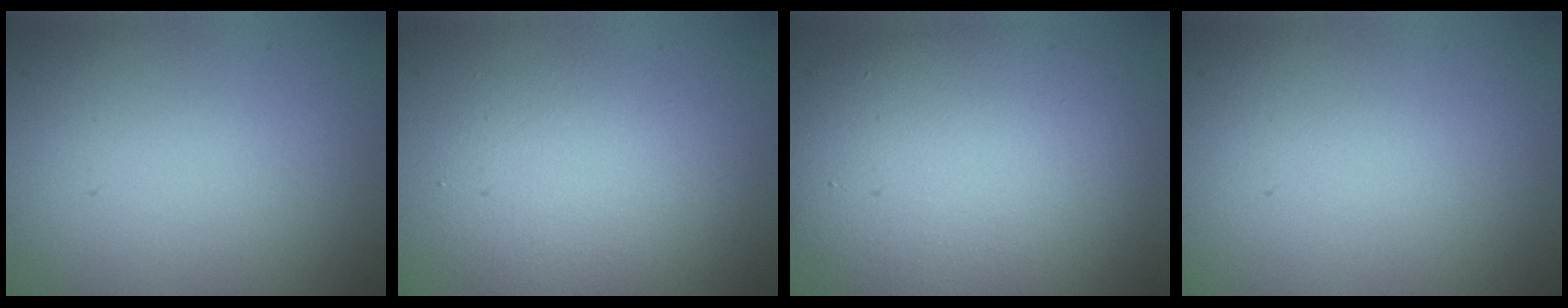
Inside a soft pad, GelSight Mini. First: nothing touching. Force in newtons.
{"total": 4.0, "press": 4.0, "slide": 0.3}
{"total": 10.3, "press": 10.3, "slide": 0.4}
{"total": 0.0}